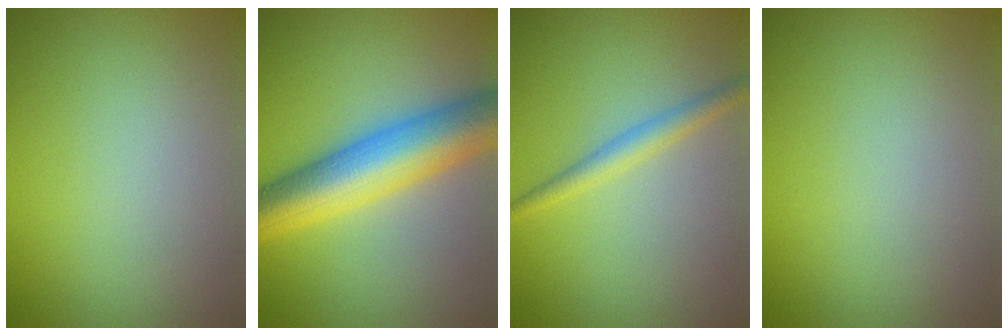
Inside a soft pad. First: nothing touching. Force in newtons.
{"total": 9.5, "press": 9.5, "slide": 0.2}
{"total": 2.1, "press": 2.1, "slide": 0.0}
{"total": 0.0}